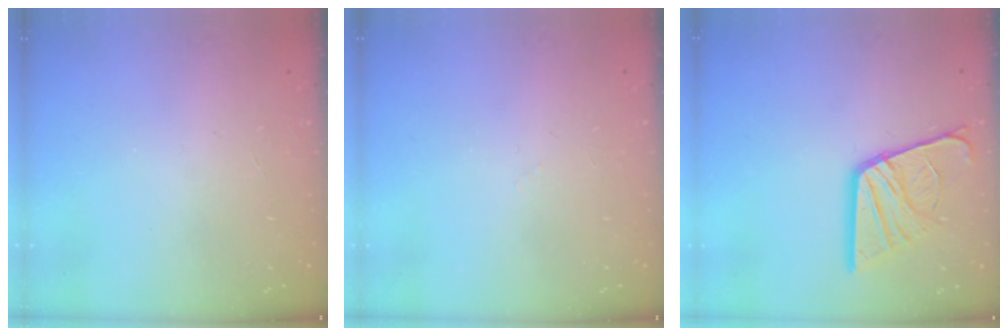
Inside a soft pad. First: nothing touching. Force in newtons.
{"total": 2.6, "press": 2.5, "slide": 0.5}
{"total": 16.2, "press": 16.1, "slide": 1.8}